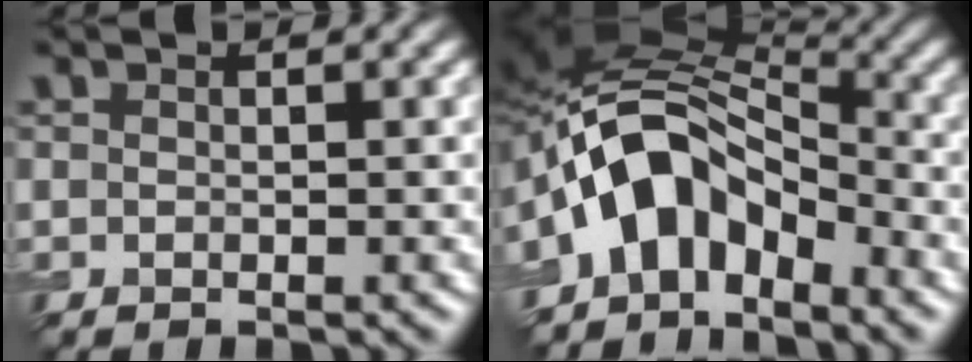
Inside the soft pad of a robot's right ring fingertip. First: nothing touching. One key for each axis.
{"total": 8.0, "fx": -3.8, "fy": 5.2, "fz": 4.7, "tx": -0.068, "ty": 0.014, "tz": -0.077}